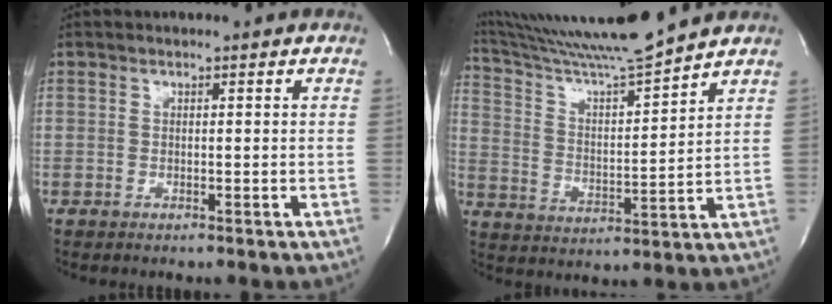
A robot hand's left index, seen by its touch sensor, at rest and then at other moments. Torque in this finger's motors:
{"motor_torque": [0.50, -0.51, 0.30, 0.15]}